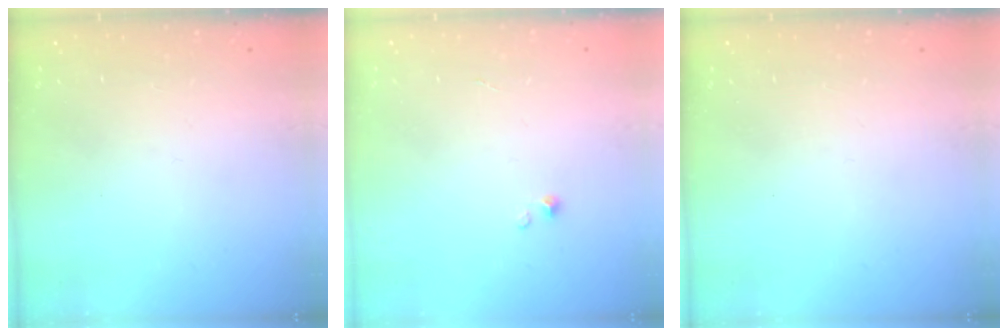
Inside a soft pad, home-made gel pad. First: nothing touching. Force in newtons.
{"total": 0.0}
{"total": 0.0}